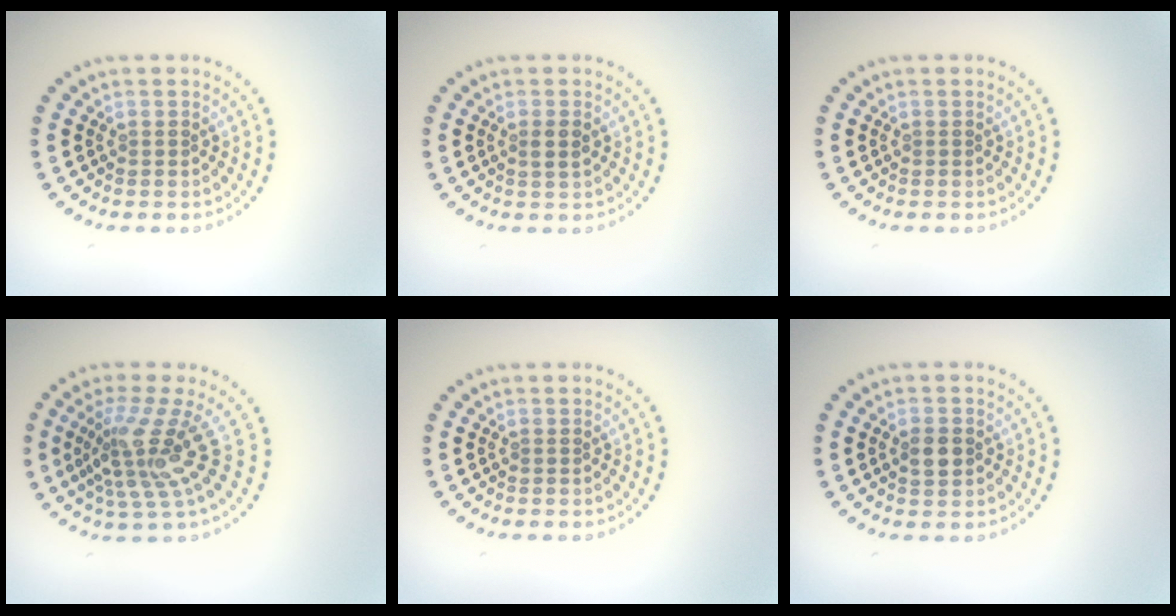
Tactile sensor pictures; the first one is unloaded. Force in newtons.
{"total": 1.3, "press": 1.3, "slide": 0.4}
{"total": 0.0}
{"total": 4.7, "press": 3.1, "slide": 3.6}
{"total": 0.0}
{"total": 2.4, "press": 2.4, "slide": 0.0}